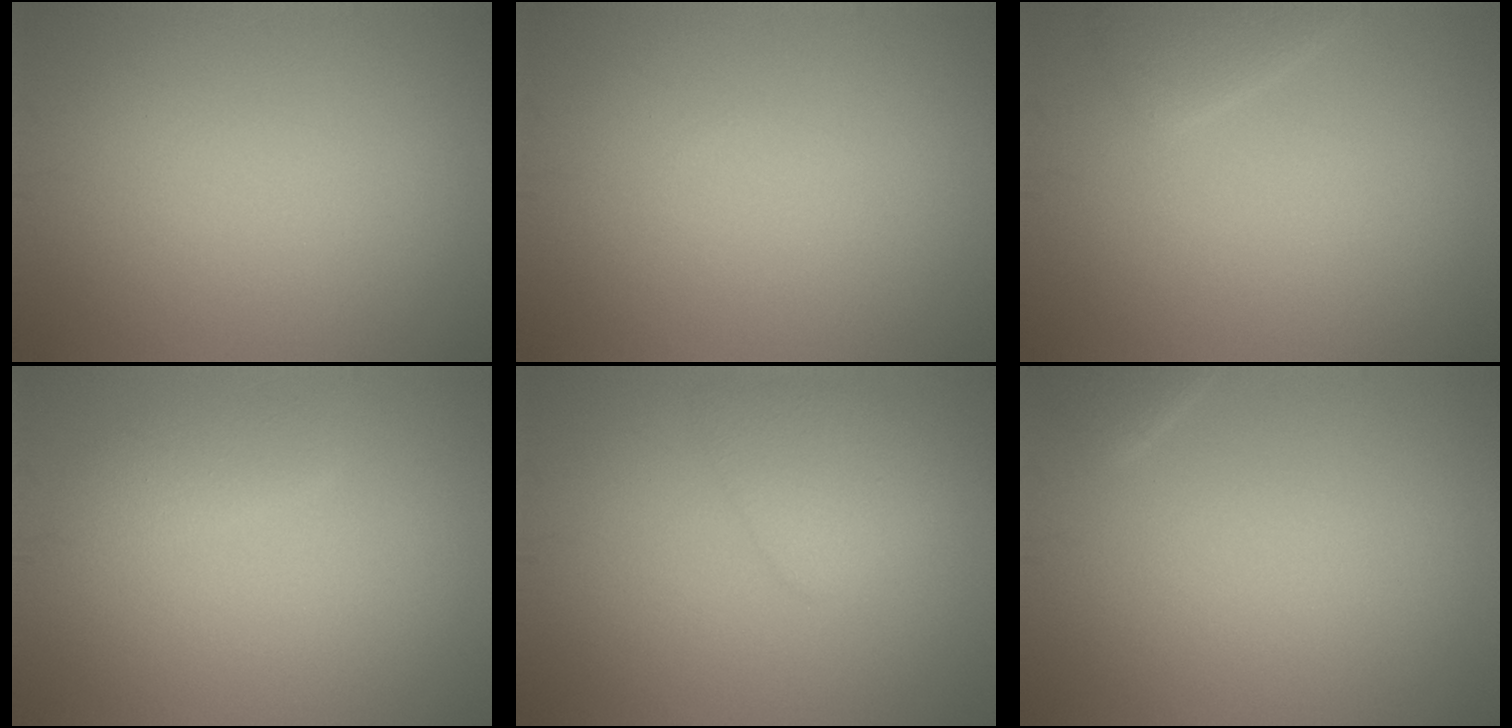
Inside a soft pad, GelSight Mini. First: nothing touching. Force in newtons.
{"total": 0.0}
{"total": 1.6, "press": 1.6, "slide": 0.1}
{"total": 1.5, "press": 1.5, "slide": 0.1}
{"total": 2.7, "press": 2.7, "slide": 0.0}
{"total": 0.7, "press": 0.7, "slide": 0.1}